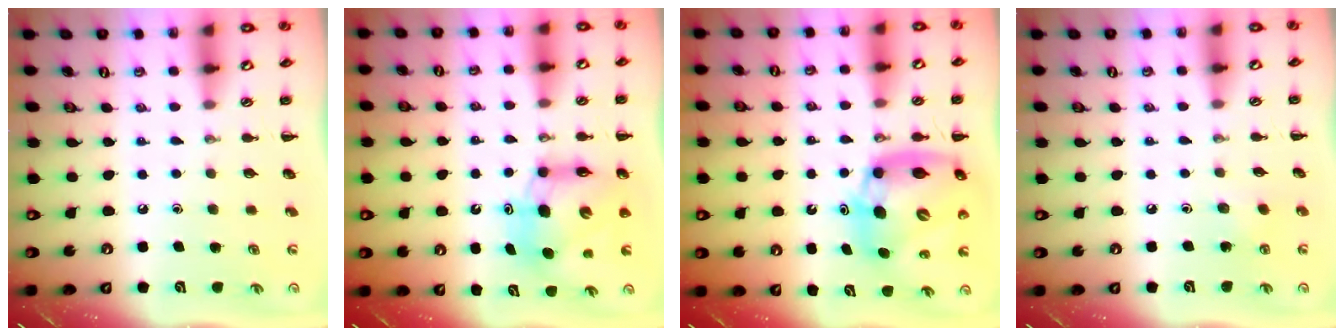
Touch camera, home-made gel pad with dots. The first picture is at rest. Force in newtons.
{"total": 9.5, "press": 9.4, "slide": 1.5}
{"total": 14.0, "press": 13.5, "slide": 4.0}
{"total": 2.9, "press": 2.8, "slide": 0.9}